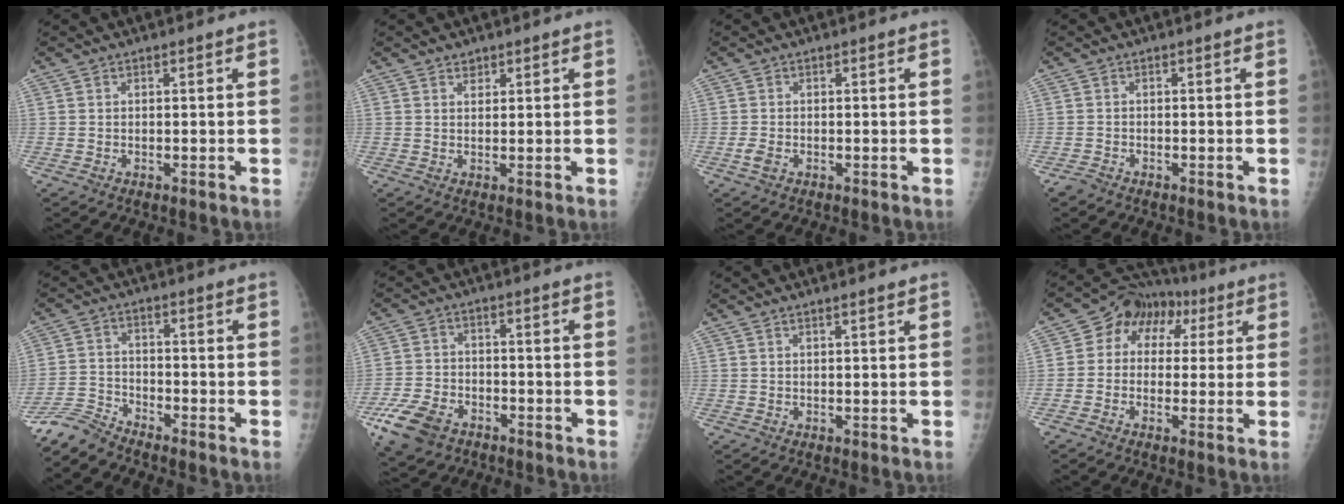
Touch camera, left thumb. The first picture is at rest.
{"total": 1.6, "force": [1.1, 1.1, 0.4], "torque": [0.007, -0.006, 0.016]}
{"total": 1.8, "force": [-0.7, 1.2, 1.1], "torque": [-0.023, -0.001, -0.014]}
{"total": 1.3, "force": [-1.1, 0.6, 0.2], "torque": [-0.006, -0.001, -0.025]}
{"total": 5.1, "force": [-5.1, 0.4, -0.3], "torque": [0.000, 0.018, -0.107]}
{"total": 10.0, "force": [-5.6, 6.5, 5.2], "torque": [-0.104, 0.019, -0.099]}
{"total": 1.3, "force": [1.0, 0.2, 0.8], "torque": [-0.009, -0.005, 0.017]}
{"total": 11.5, "force": [2.8, 9.0, 6.6], "torque": [-0.065, 0.026, 0.030]}